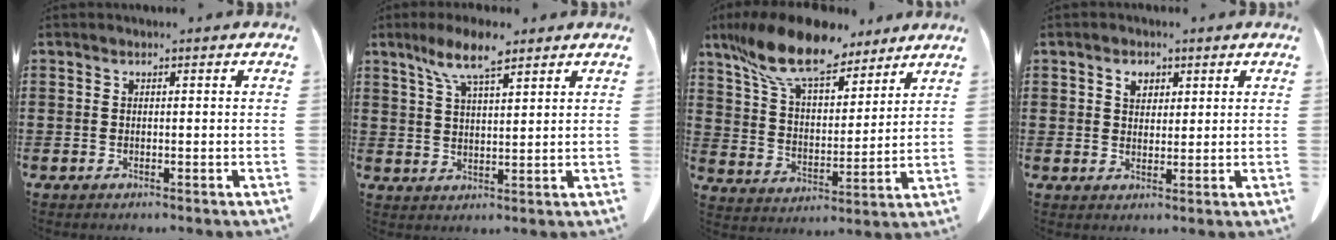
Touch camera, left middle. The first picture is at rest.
{"total": 8.0, "force": [5.4, 1.9, 5.7], "torque": [-0.122, -0.002, 0.095]}
{"total": 12.8, "force": [10.2, 3.8, 6.7], "torque": [-0.167, -0.038, 0.187]}
{"total": 2.7, "force": [1.5, 1.9, 1.3], "torque": [-0.023, 0.003, 0.026]}